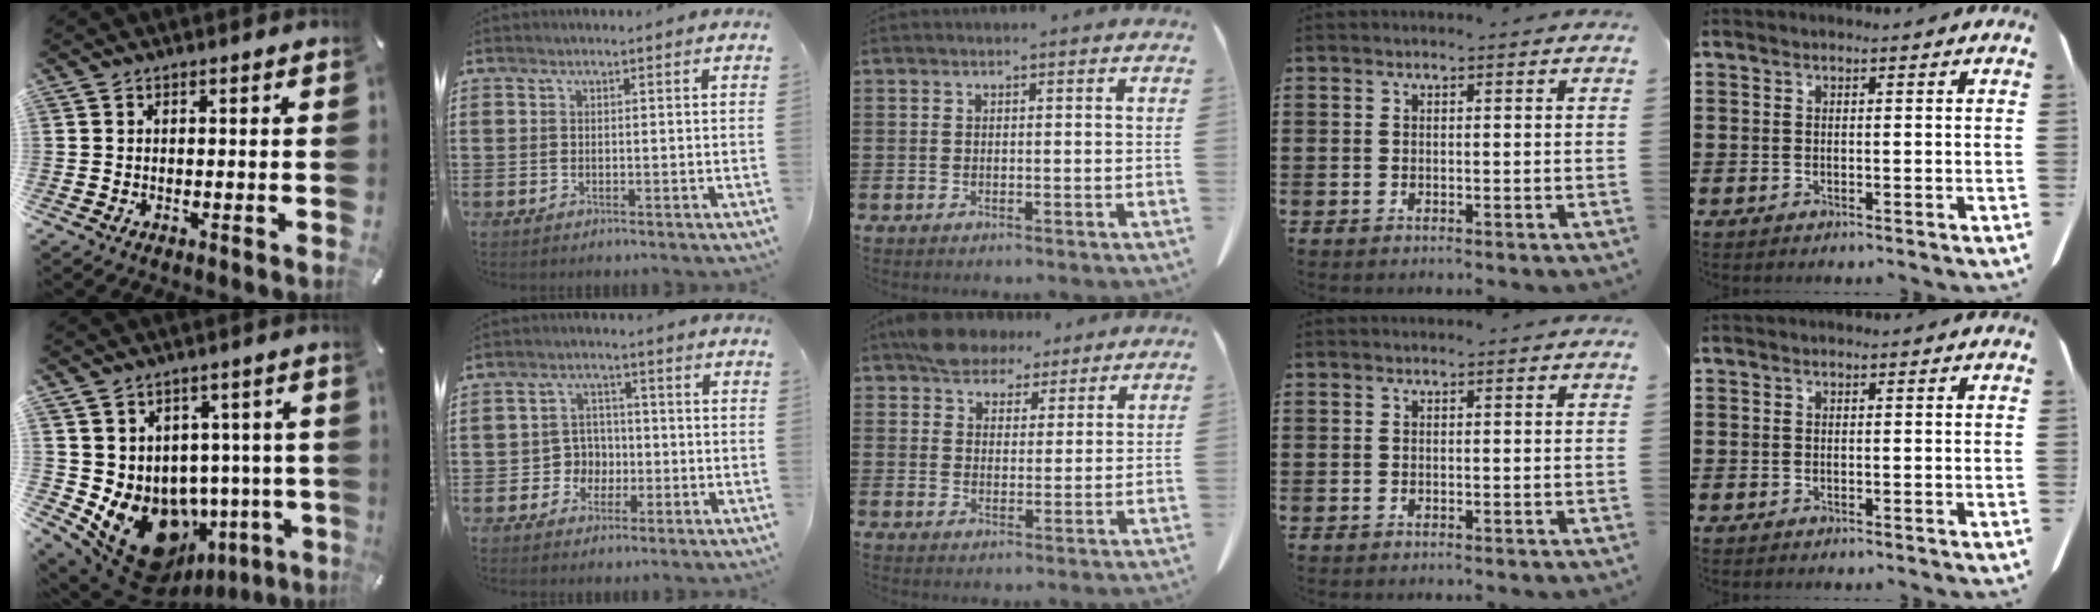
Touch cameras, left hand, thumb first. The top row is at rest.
{"thumb": {"total": 16.7, "force": [-6.5, 11.3, 10.3], "torque": [-0.164, 0.002, -0.096]}, "index": {"total": 4.2, "force": [-1.1, 3.9, 1.2], "torque": [-0.036, 0.008, -0.022]}, "middle": {"total": 5.9, "force": [5.2, 2.5, 1.1], "torque": [-0.042, -0.005, 0.103]}}